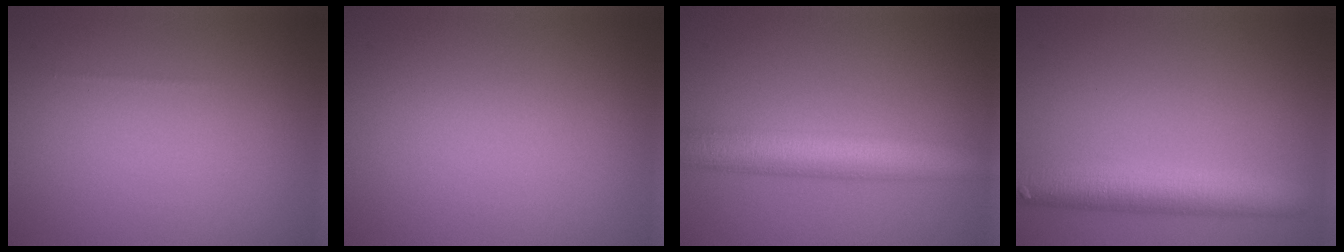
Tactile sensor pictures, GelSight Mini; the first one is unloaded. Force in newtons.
{"total": 0.0}
{"total": 6.4, "press": 6.4, "slide": 0.2}
{"total": 5.4, "press": 5.4, "slide": 0.2}